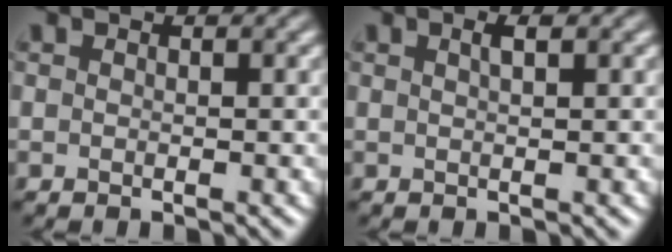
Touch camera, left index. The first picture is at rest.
{"total": 1.1, "force": [0.5, 0.3, 1.0], "torque": [-0.015, 0.004, 0.008]}